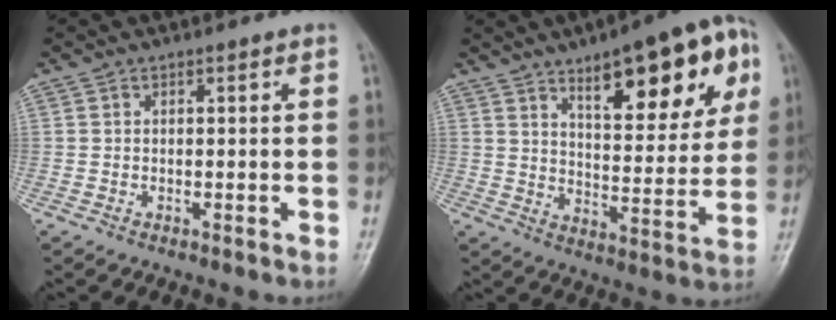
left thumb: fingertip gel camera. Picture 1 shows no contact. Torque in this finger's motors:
{"motor_torque": [0.76, 0.74, 1.30, -1.41, 0.12]}